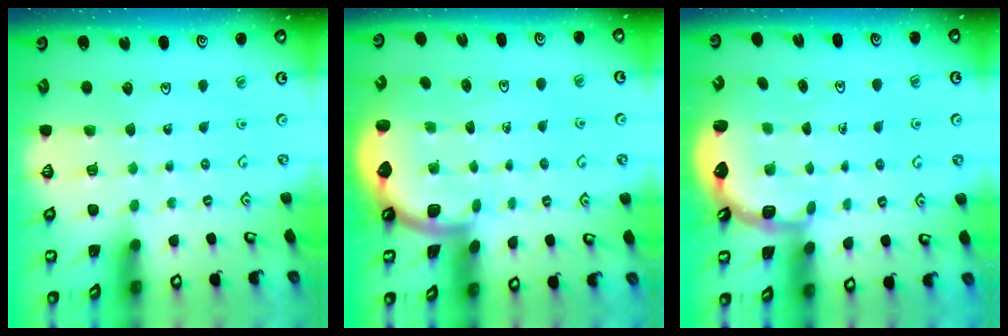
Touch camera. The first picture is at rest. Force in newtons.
{"total": 1.6, "press": 1.6, "slide": 0.1}
{"total": 2.6, "press": 2.3, "slide": 1.3}